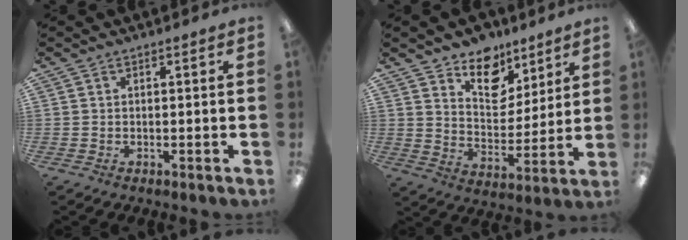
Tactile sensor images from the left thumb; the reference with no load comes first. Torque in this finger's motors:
{"motor_torque": [0.12, 0.19, -0.01, -0.22, 0.03]}